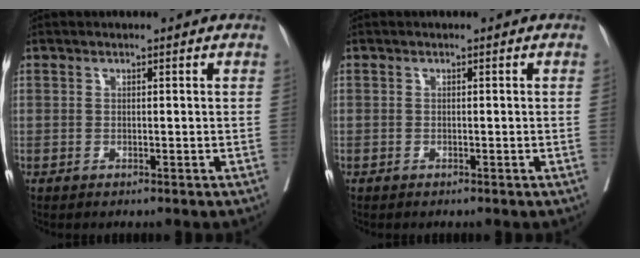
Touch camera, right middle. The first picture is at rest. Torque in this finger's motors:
{"motor_torque": [0.95, -1.19, -0.68, -0.21]}